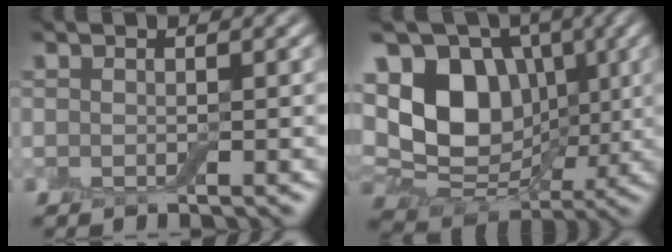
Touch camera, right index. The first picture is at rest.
{"total": 10.3, "force": [1.8, 7.8, 6.6], "torque": [-0.126, -0.005, 0.017]}